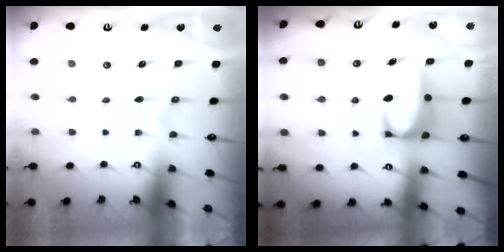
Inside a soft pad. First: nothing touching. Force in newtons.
{"total": 3.5, "press": 3.4, "slide": 0.7}